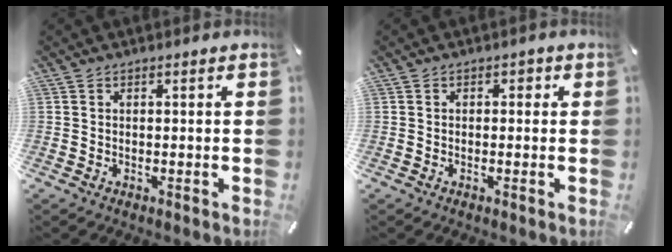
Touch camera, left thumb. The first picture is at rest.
{"total": 1.2, "force": [-0.1, 1.0, 0.6], "torque": [-0.005, 0.005, -0.008]}